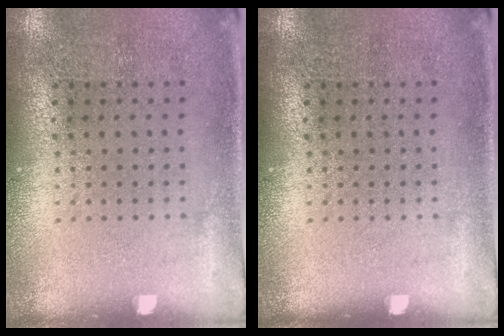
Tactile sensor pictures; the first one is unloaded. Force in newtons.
{"total": 0.0}